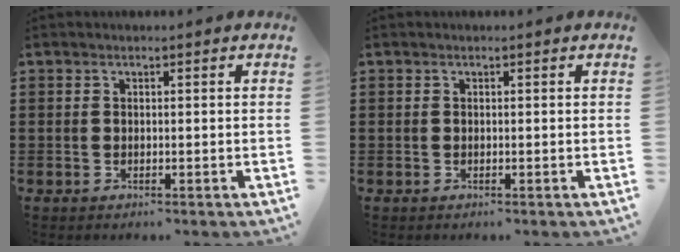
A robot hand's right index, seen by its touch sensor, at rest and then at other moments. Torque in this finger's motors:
{"motor_torque": [-0.11, 0.11, 0.00, 0.00]}